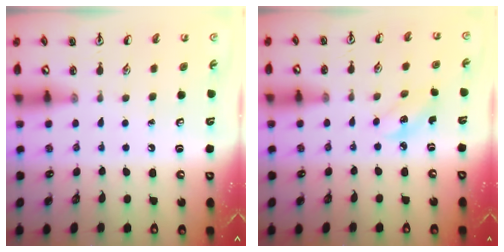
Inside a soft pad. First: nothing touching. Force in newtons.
{"total": 2.7, "press": 2.6, "slide": 0.7}